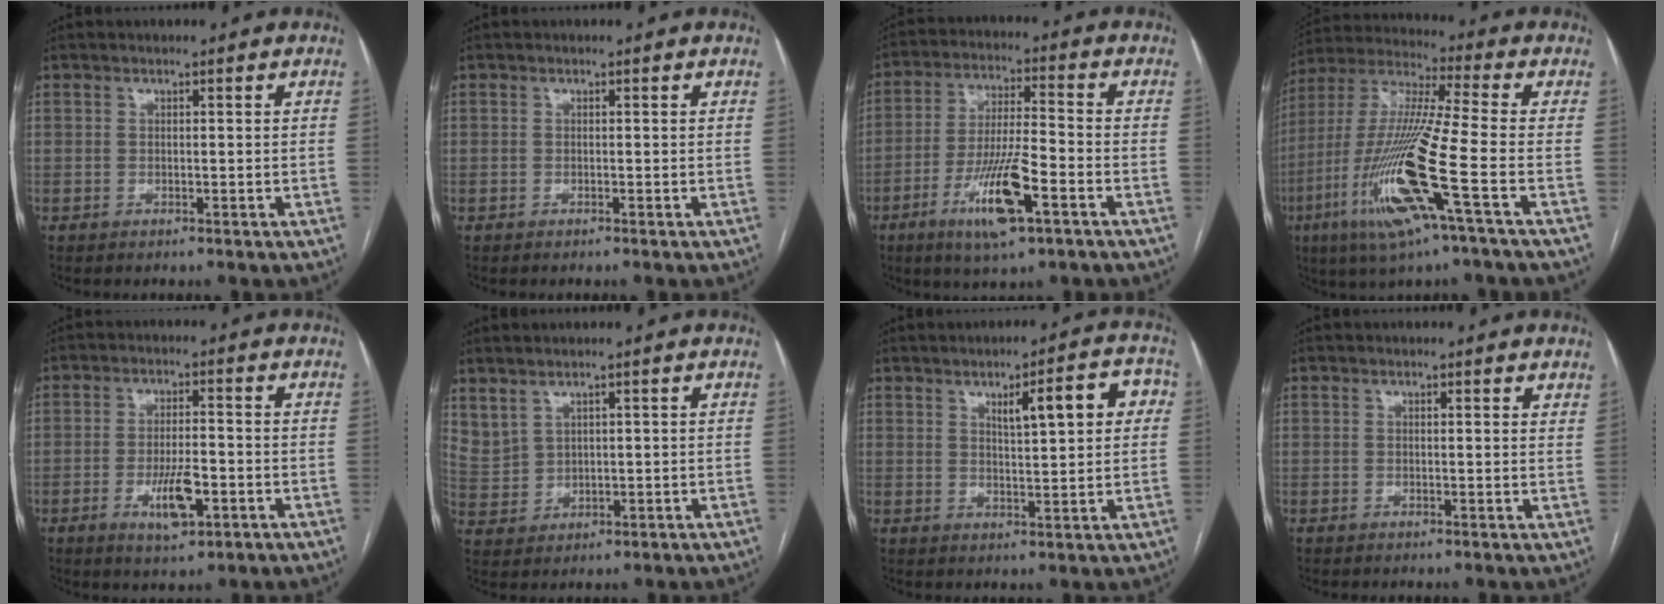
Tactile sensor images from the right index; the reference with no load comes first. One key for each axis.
{"total": 0.0}
{"total": 11.9, "fx": -5.5, "fy": 1.7, "fz": 10.4, "tx": -0.198, "ty": -0.013, "tz": -0.096}
{"total": 18.1, "fx": -6.7, "fy": 0.2, "fz": 16.8, "tx": -0.364, "ty": -0.021, "tz": -0.133}
{"total": 6.6, "fx": -2.4, "fy": 1.9, "fz": 5.8, "tx": -0.105, "ty": -0.006, "tz": -0.036}
{"total": 5.1, "fx": 3.9, "fy": 2.7, "fz": 2.0, "tx": -0.051, "ty": 0.003, "tz": 0.099}
{"total": 8.2, "fx": 2.6, "fy": 1.7, "fz": 7.6, "tx": -0.106, "ty": 0.019, "tz": 0.037}
{"total": 1.7, "fx": 1.5, "fy": 0.3, "fz": 0.8, "tx": -0.012, "ty": -0.002, "tz": 0.010}